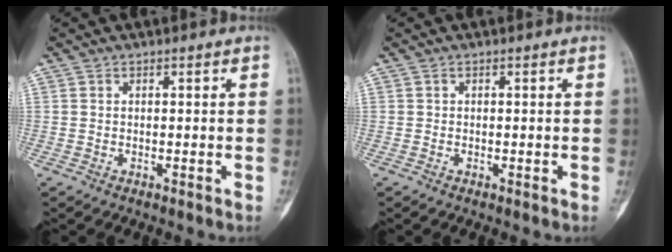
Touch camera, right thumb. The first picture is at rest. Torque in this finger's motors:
{"motor_torque": [-0.09, -0.15, 0.04, 0.01, -0.03]}